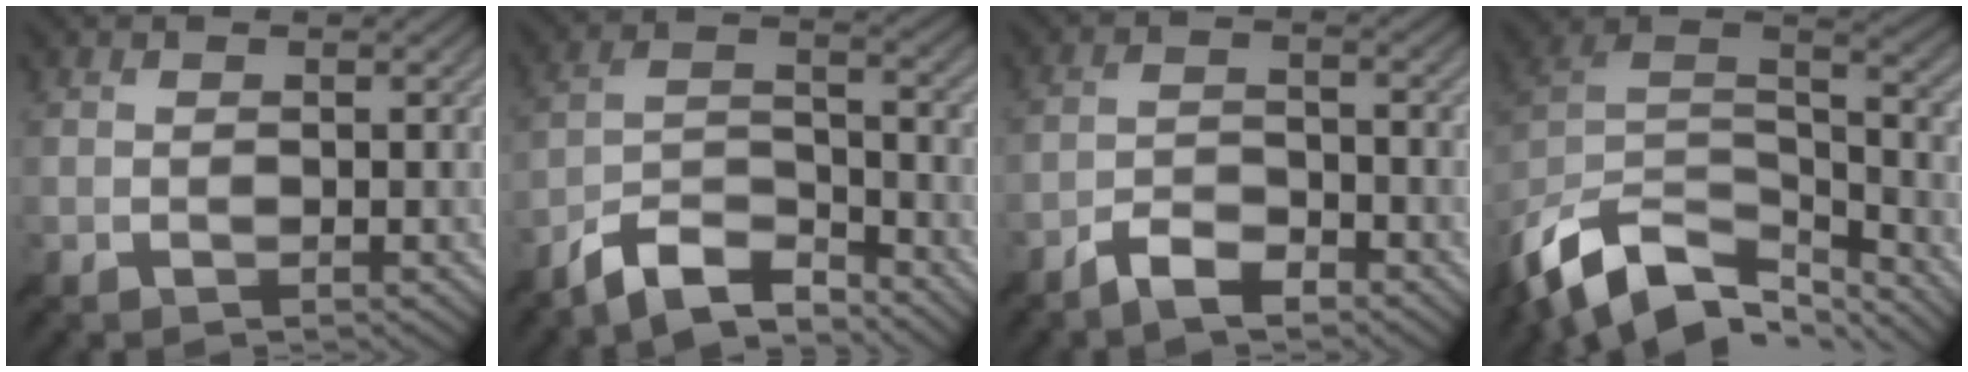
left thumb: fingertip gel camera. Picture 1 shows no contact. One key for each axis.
{"total": 8.3, "fx": -6.9, "fy": 2.1, "fz": 4.0, "tx": -0.076, "ty": 0.006, "tz": -0.142}
{"total": 4.2, "fx": -3.2, "fy": 1.2, "fz": 2.3, "tx": -0.049, "ty": 0.003, "tz": -0.068}
{"total": 15.2, "fx": -10.0, "fy": 7.8, "fz": 8.3, "tx": -0.229, "ty": -0.020, "tz": -0.163}